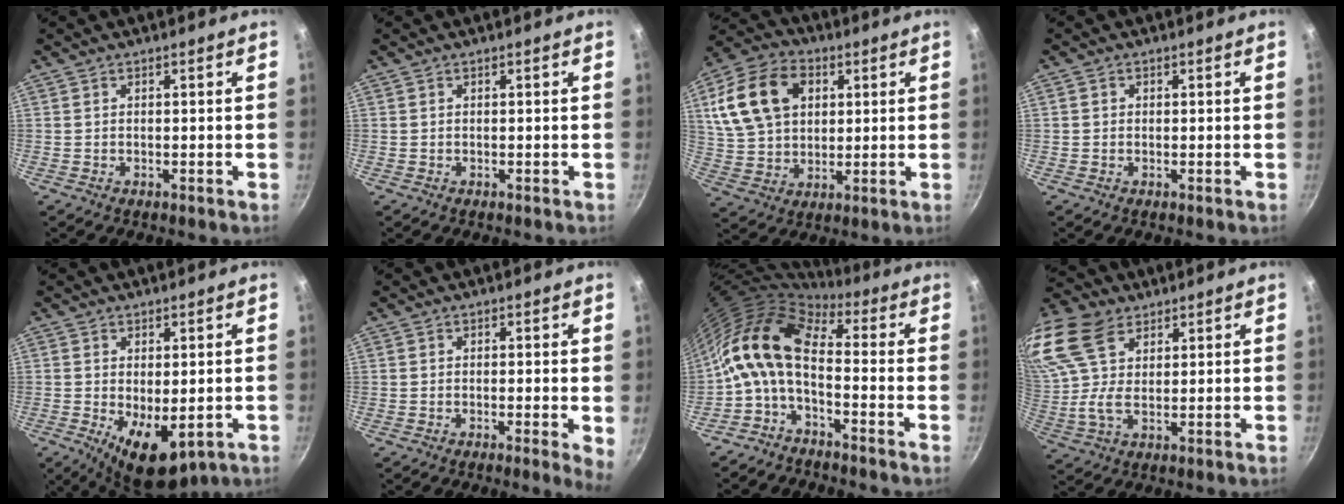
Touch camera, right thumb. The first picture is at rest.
{"total": 0.0}
{"total": 17.3, "force": [5.1, 12.4, 10.9], "torque": [-0.187, 0.007, 0.091]}
{"total": 0.9, "force": [0.0, 0.9, 0.2], "torque": [-0.001, 0.002, -0.002]}
{"total": 8.7, "force": [-1.7, 4.4, 7.3], "torque": [-0.099, -0.013, -0.011]}
{"total": 3.4, "force": [-0.2, 0.7, 3.3], "torque": [-0.041, -0.009, -0.007]}
{"total": 12.1, "force": [-1.2, 6.2, 10.3], "torque": [-0.194, 0.033, -0.039]}
{"total": 15.9, "force": [8.1, 9.3, 10.1], "torque": [-0.219, 0.010, 0.155]}